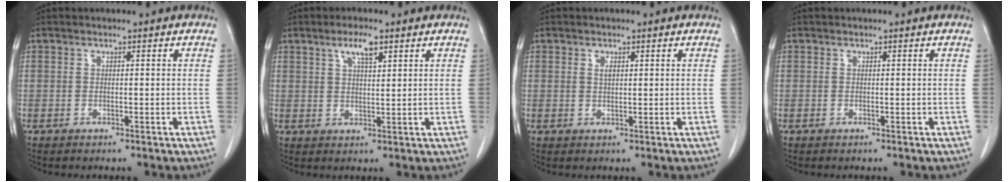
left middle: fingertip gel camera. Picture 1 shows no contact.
{"total": 4.1, "force": [2.5, 0.9, 3.2], "torque": [-0.063, 0.003, 0.045]}
{"total": 1.0, "force": [0.5, 0.5, 0.7], "torque": [-0.016, -0.003, 0.010]}
{"total": 0.0}